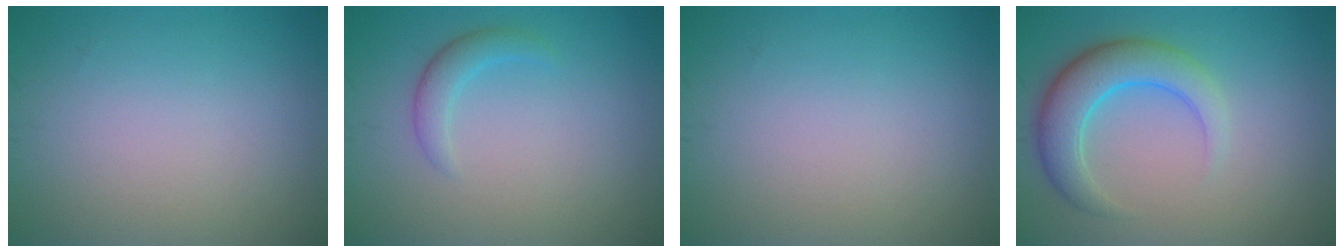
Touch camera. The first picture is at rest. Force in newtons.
{"total": 1.8, "press": 1.8, "slide": 0.0}
{"total": 0.0}
{"total": 5.1, "press": 5.1, "slide": 0.2}